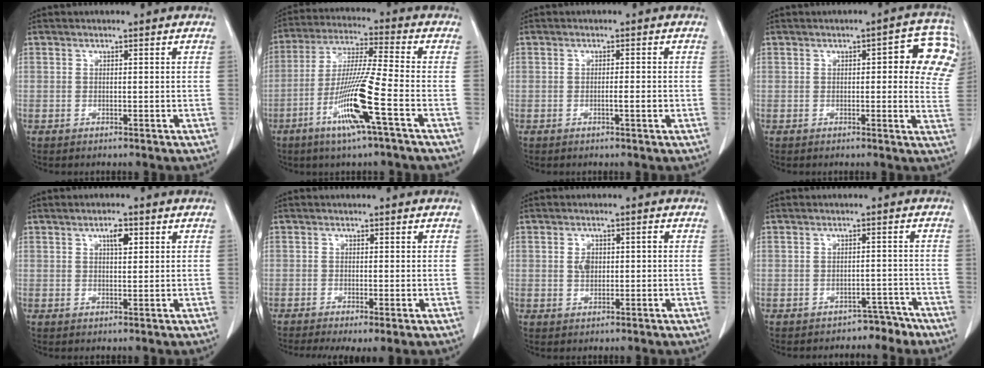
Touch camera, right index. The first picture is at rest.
{"total": 12.6, "force": [-5.2, -0.9, 11.4], "torque": [-0.227, -0.016, -0.104]}
{"total": 1.7, "force": [-0.5, 0.1, 1.6], "torque": [-0.026, -0.001, -0.009]}
{"total": 10.5, "force": [3.6, 3.3, 9.2], "torque": [-0.085, 0.010, 0.029]}
{"total": 2.8, "force": [1.2, 0.9, 2.3], "torque": [-0.038, 0.001, 0.021]}
{"total": 4.8, "force": [-2.7, 1.3, 3.7], "torque": [-0.061, -0.017, -0.047]}
{"total": 3.0, "force": [0.2, 1.9, 2.3], "torque": [-0.041, 0.010, 0.007]}
{"total": 3.6, "force": [-3.0, 1.9, 0.2], "torque": [0.007, 0.015, -0.037]}